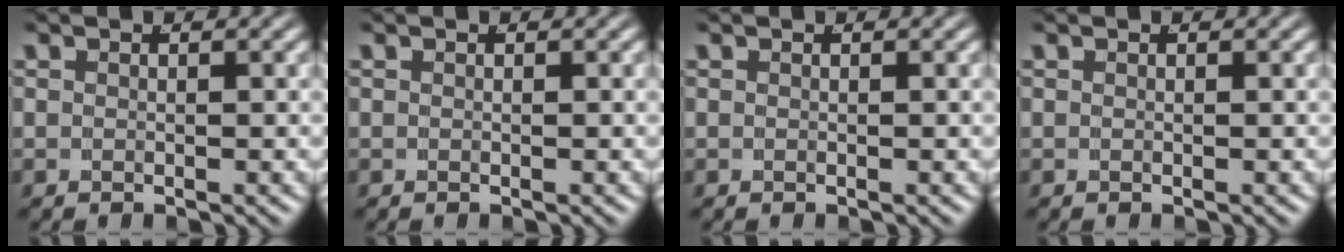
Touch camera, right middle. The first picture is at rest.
{"total": 0.0}
{"total": 0.0}
{"total": 0.0}